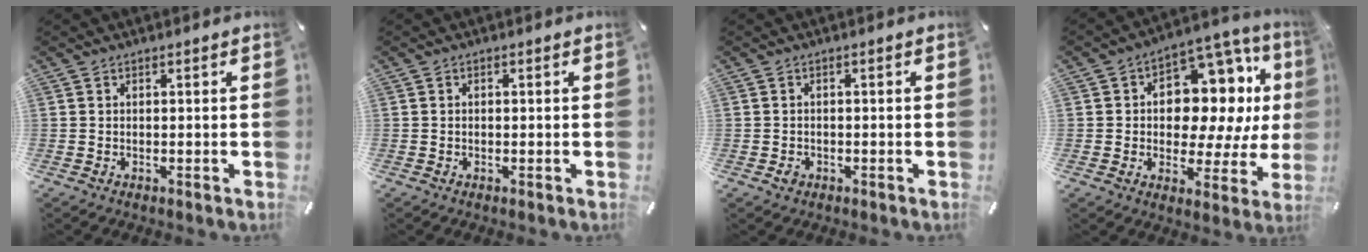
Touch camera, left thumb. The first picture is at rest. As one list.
[{"total": 0.6, "force": [-0.1, 0.4, 0.5], "torque": [-0.009, 0.001, -0.003]}, {"total": 1.8, "force": [-0.7, 1.4, 0.9], "torque": [-0.016, 0.004, -0.015]}, {"total": 15.9, "force": [4.2, 10.8, 10.9], "torque": [-0.146, -0.041, 0.076]}]